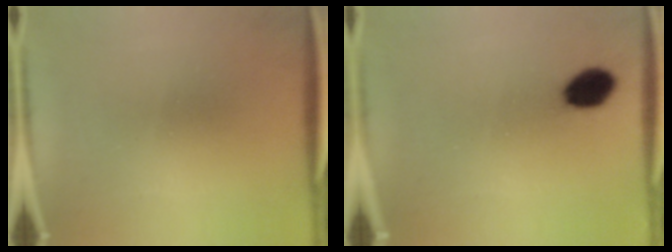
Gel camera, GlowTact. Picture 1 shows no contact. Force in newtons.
{"total": 6.8}